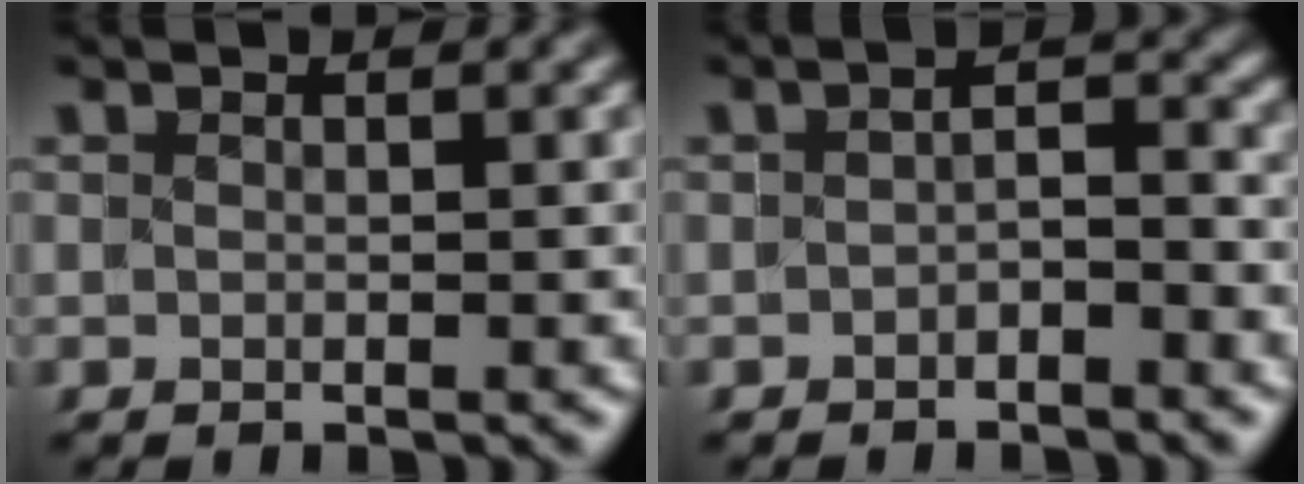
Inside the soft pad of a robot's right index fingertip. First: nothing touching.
{"total": 1.8, "force": [-1.1, 1.0, 1.1], "torque": [-0.007, -0.001, -0.023]}